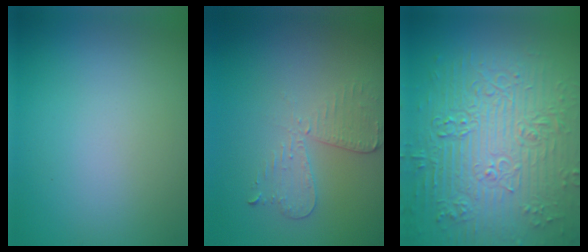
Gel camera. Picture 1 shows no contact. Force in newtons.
{"total": 2.9, "press": 2.5, "slide": 1.5}
{"total": 11.0, "press": 7.5, "slide": 8.0}